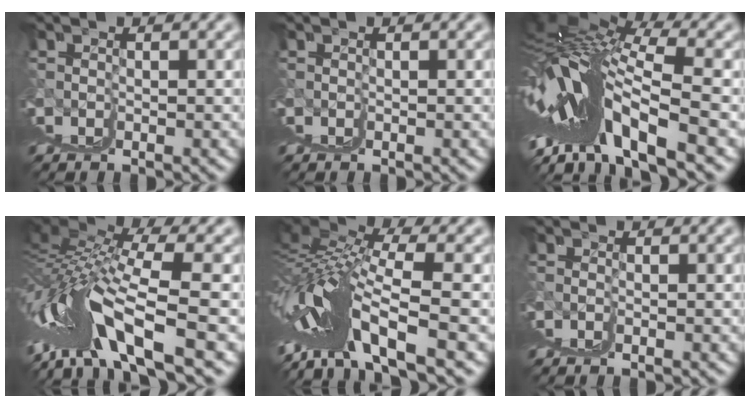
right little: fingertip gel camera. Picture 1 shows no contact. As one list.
[{"total": 0.0}, {"total": 15.9, "force": [5.3, 4.8, 14.2], "torque": [-0.209, 0.046, 0.076]}, {"total": 10.4, "force": [2.2, 1.9, 10.0], "torque": [-0.170, 0.020, 0.044]}, {"total": 12.1, "force": [3.5, 2.4, 11.3], "torque": [-0.180, 0.023, 0.062]}, {"total": 1.2, "force": [0.6, 0.6, 0.9], "torque": [-0.015, 0.003, 0.010]}]